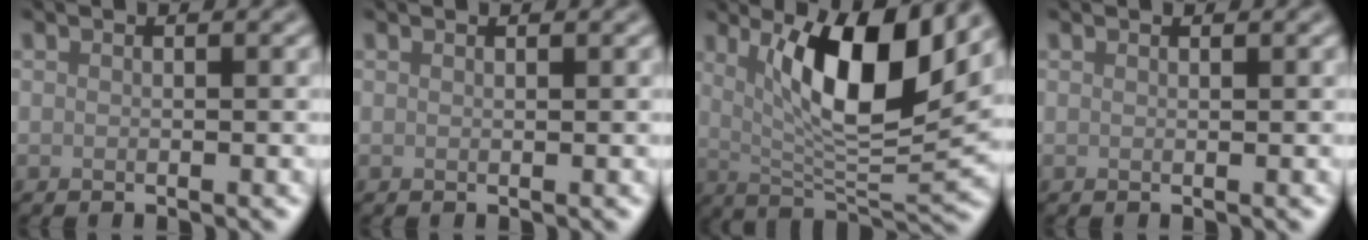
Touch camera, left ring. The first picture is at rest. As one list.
[{"total": 0.0}, {"total": 10.2, "force": [3.5, 3.0, 9.1], "torque": [-0.147, -0.015, 0.063]}, {"total": 0.0}]